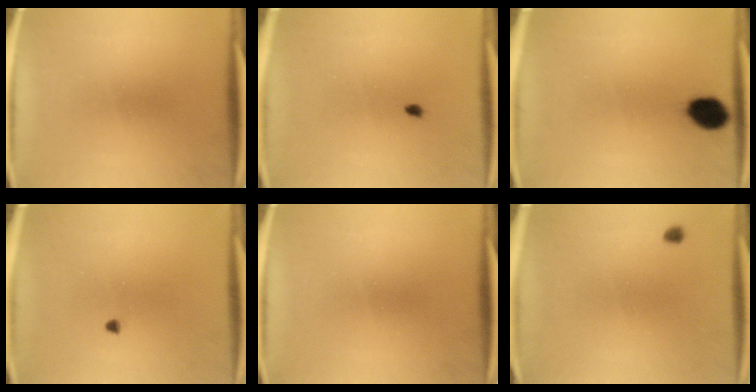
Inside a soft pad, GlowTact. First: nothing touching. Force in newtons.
{"total": 1.4}
{"total": 7.0}
{"total": 0.7}
{"total": 0.0}
{"total": 0.9}